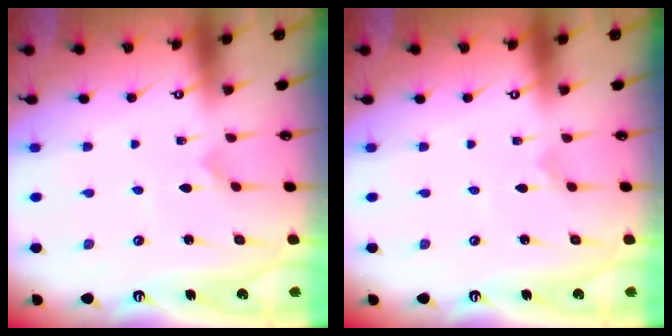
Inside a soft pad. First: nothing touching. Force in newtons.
{"total": 0.0}